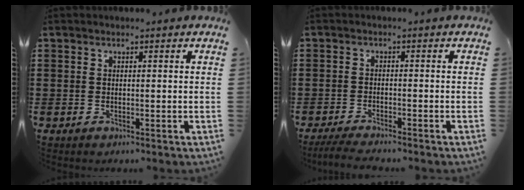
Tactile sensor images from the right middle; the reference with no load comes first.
{"total": 2.9, "force": [-2.7, 0.1, 1.0], "torque": [-0.024, -0.002, -0.055]}